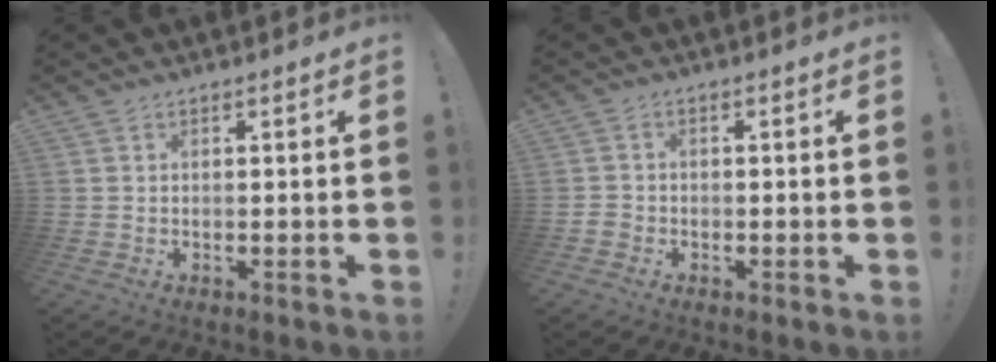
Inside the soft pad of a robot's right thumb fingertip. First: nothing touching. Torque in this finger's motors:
{"motor_torque": [0.19, -0.03, -0.13, 0.06, -0.02]}